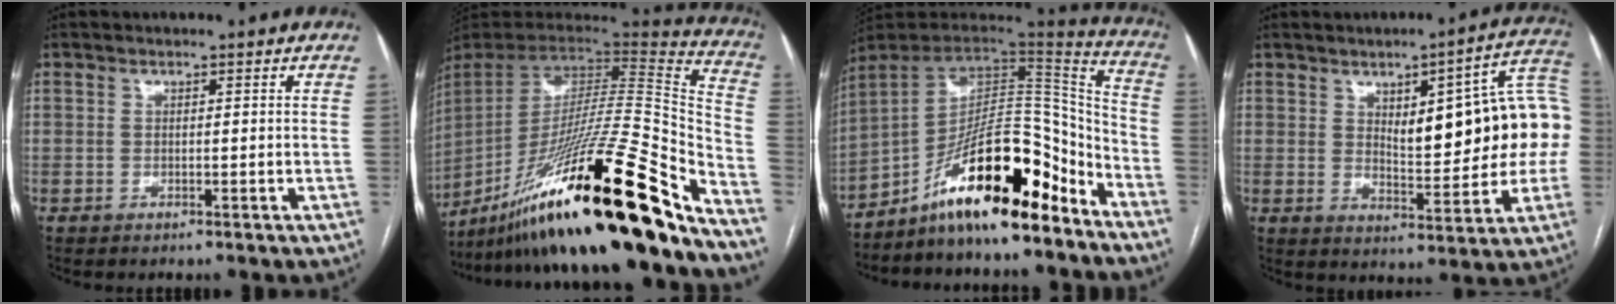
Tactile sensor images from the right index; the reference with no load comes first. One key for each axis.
{"total": 40.4, "fx": -27.1, "fy": 3.2, "fz": 29.8, "tx": -0.440, "ty": -0.065, "tz": -0.428}
{"total": 19.1, "fx": -13.3, "fy": 4.0, "fz": 13.1, "tx": -0.200, "ty": 0.032, "tz": -0.224}
{"total": 16.7, "fx": 2.2, "fy": 4.6, "fz": 15.9, "tx": -0.213, "ty": 0.031, "tz": 0.034}